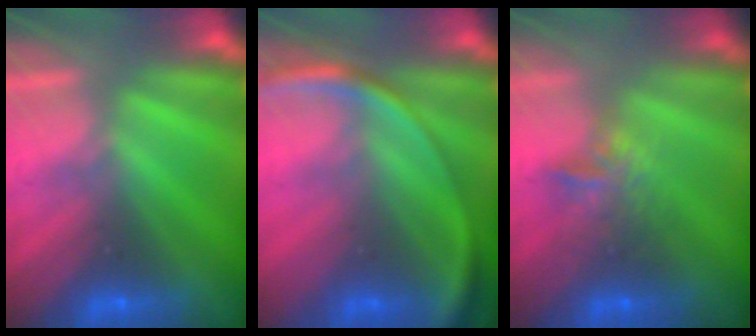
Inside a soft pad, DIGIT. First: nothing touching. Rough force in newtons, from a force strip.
{"total": 2.7}
{"total": 3.8}